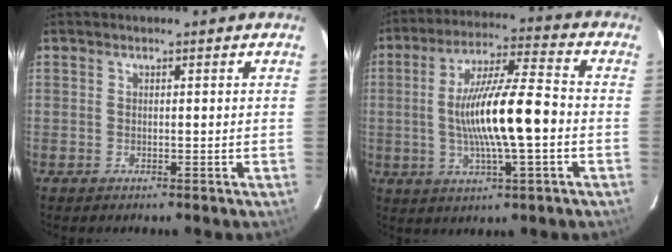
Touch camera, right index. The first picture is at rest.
{"total": 14.7, "force": [-1.8, 2.2, 14.4], "torque": [-0.261, 0.006, -0.031]}